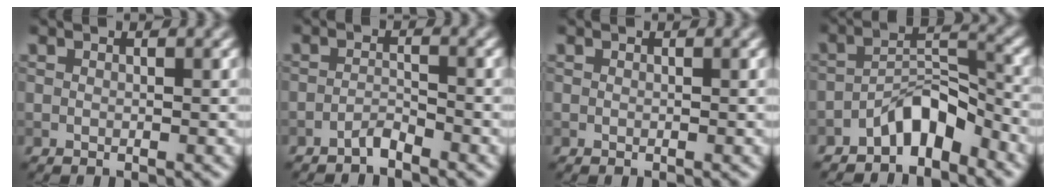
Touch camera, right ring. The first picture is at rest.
{"total": 1.4, "force": [-1.3, 0.1, 0.5], "torque": [-0.008, 0.007, -0.027]}
{"total": 0.0}
{"total": 4.4, "force": [-3.2, 1.6, 2.5], "torque": [-0.034, 0.021, -0.058]}